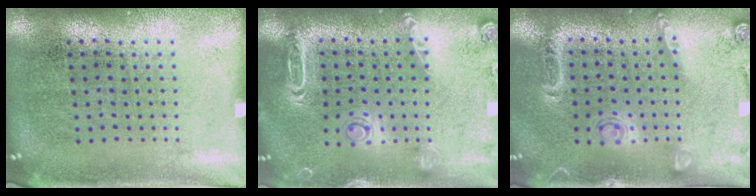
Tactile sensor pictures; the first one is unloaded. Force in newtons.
{"total": 2.0, "press": 1.9, "slide": 0.5}
{"total": 1.5, "press": 1.3, "slide": 0.8}